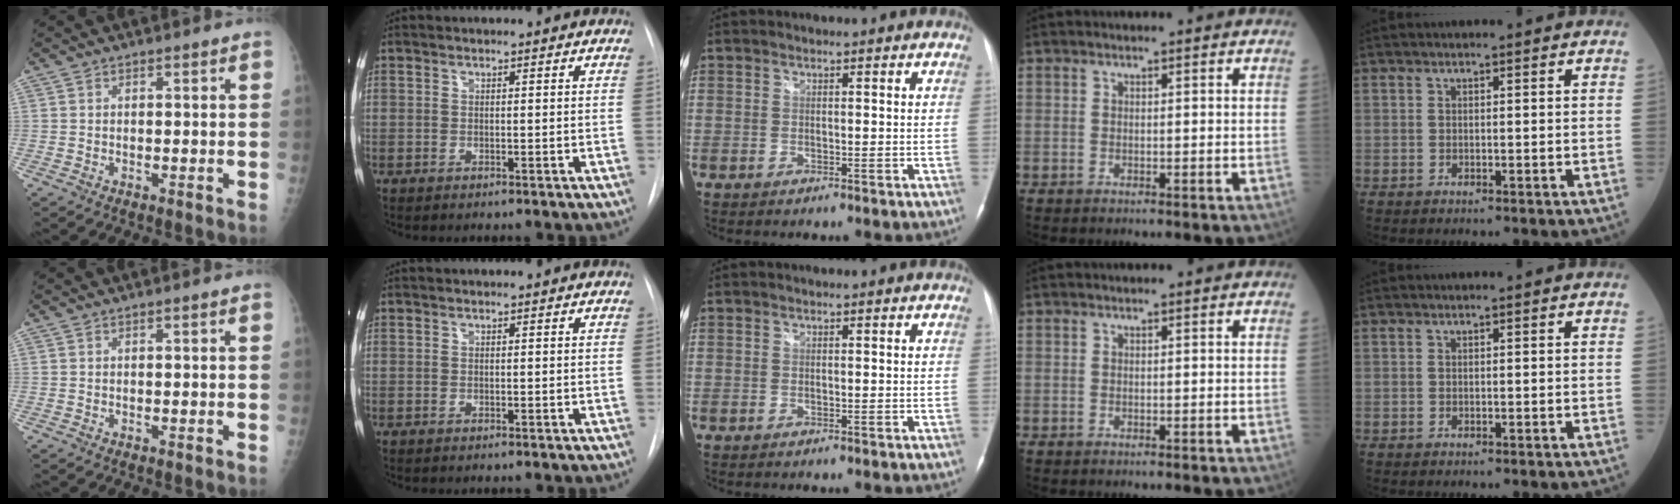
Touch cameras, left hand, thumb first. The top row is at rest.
{}